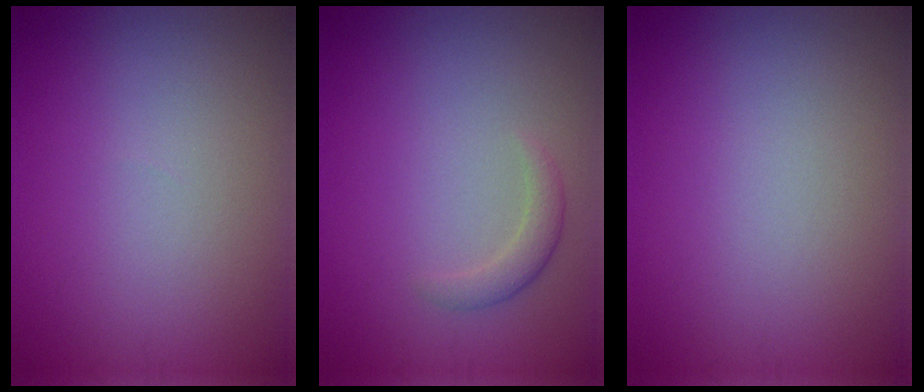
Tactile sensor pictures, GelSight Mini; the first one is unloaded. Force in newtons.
{"total": 1.5, "press": 1.5, "slide": 0.1}
{"total": 0.0}